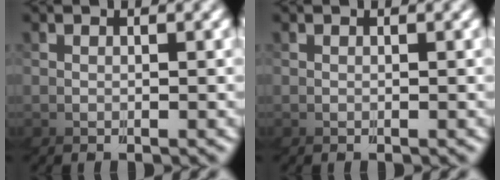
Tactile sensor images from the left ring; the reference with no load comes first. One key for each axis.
{"total": 0.0}